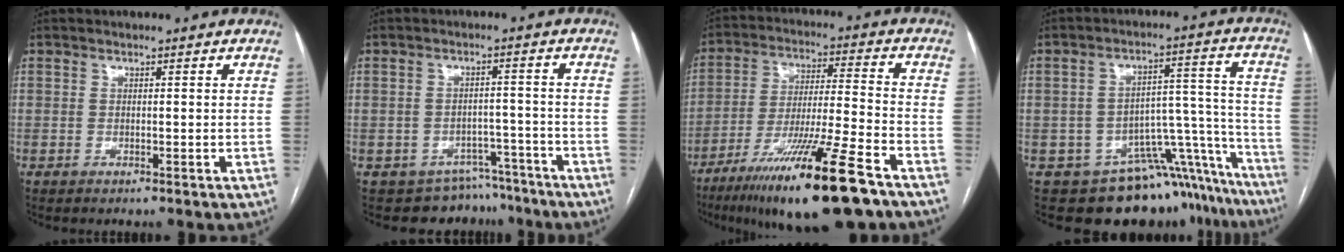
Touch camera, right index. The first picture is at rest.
{"total": 7.5, "force": [-6.1, 4.3, -0.3], "torque": [0.020, 0.031, -0.077]}
{"total": 19.5, "force": [-12.6, 0.6, 14.9], "torque": [-0.247, -0.041, -0.217]}
{"total": 16.3, "force": [-14.4, 6.8, 3.8], "torque": [0.019, 0.087, -0.180]}